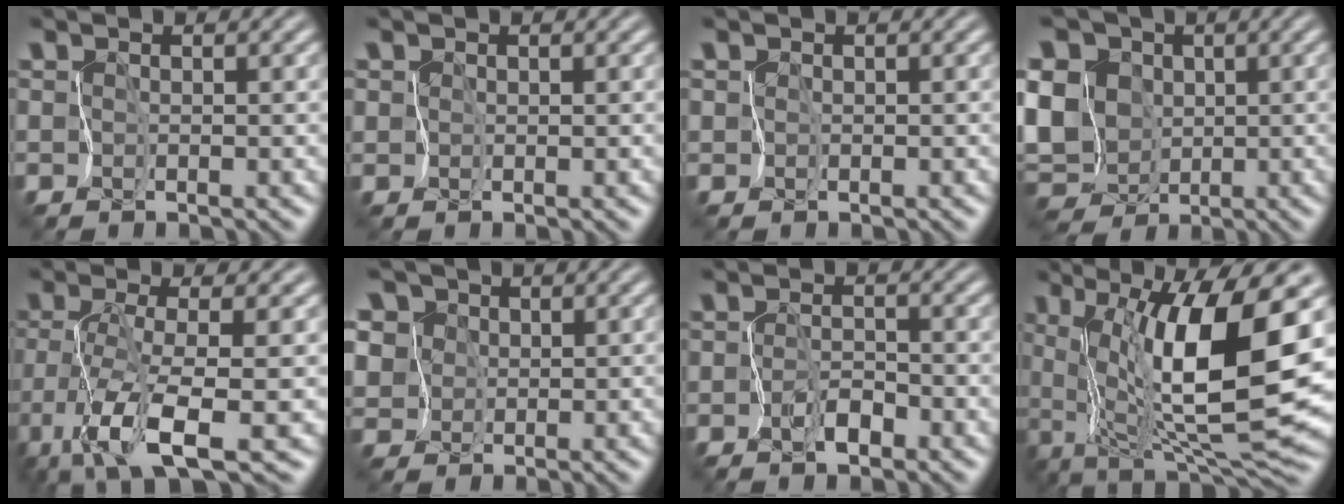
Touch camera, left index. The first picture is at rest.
{"total": 2.0, "force": [1.1, 1.5, 0.7], "torque": [-0.010, 0.012, 0.006]}
{"total": 1.2, "force": [0.6, 1.0, 0.3], "torque": [0.002, 0.012, -0.002]}
{"total": 11.7, "force": [-0.1, 9.9, 6.3], "torque": [-0.119, 0.023, -0.031]}
{"total": 6.7, "force": [-3.0, 0.7, 6.0], "torque": [-0.125, -0.008, -0.057]}
{"total": 9.5, "force": [4.8, 7.1, 4.2], "torque": [-0.105, 0.035, 0.054]}
{"total": 1.6, "force": [-1.3, 0.4, 0.9], "torque": [-0.018, 0.002, -0.026]}
{"total": 12.0, "force": [2.2, 2.5, 11.5], "torque": [-0.194, -0.016, 0.047]}